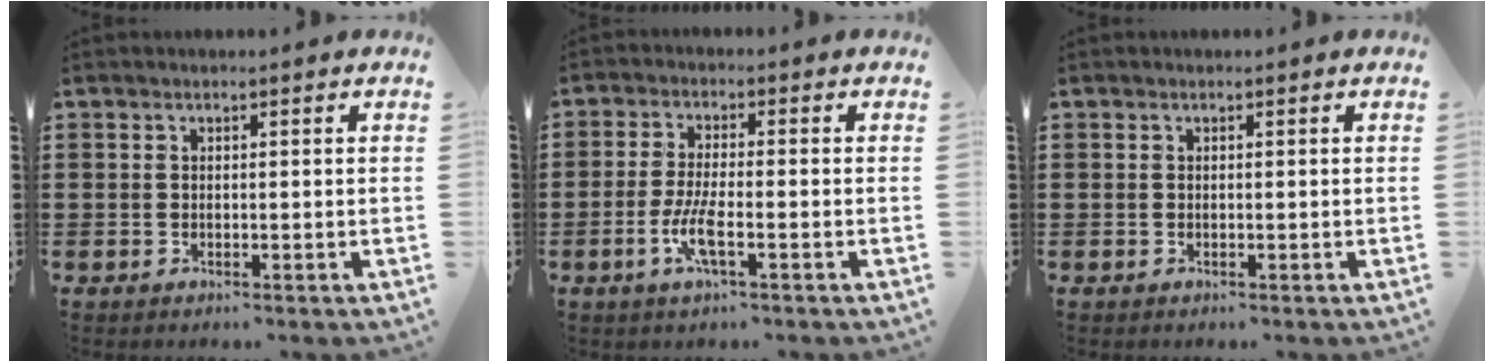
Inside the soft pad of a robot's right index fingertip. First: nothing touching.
{"total": 5.1, "force": [-1.9, 1.0, 4.6], "torque": [-0.104, -0.011, -0.042]}
{"total": 0.0}